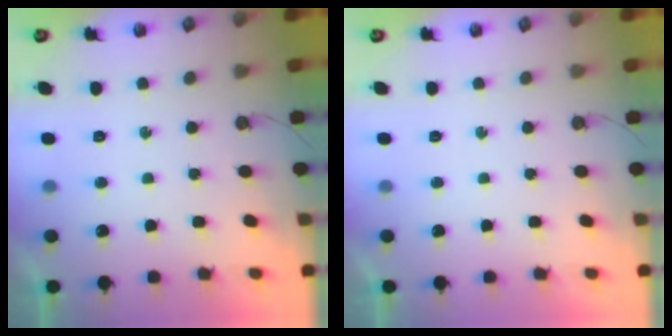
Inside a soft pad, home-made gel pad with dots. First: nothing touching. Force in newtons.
{"total": 0.0}